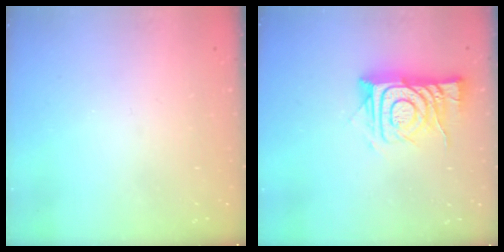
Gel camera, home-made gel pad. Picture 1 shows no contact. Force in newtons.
{"total": 12.5, "press": 12.5, "slide": 1.1}